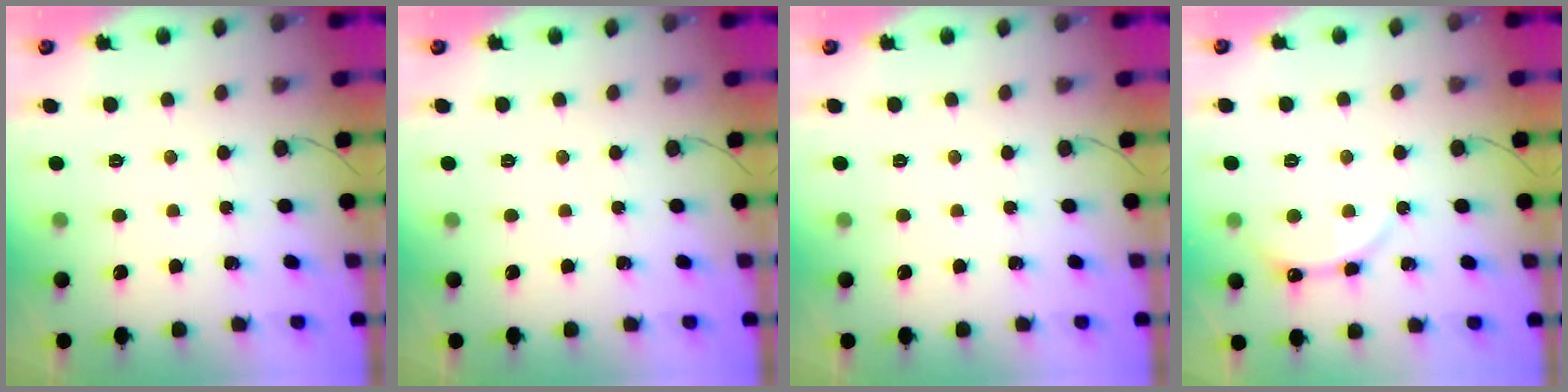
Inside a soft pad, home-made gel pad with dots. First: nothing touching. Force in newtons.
{"total": 0.0}
{"total": 0.0}
{"total": 4.4, "press": 4.0, "slide": 1.8}